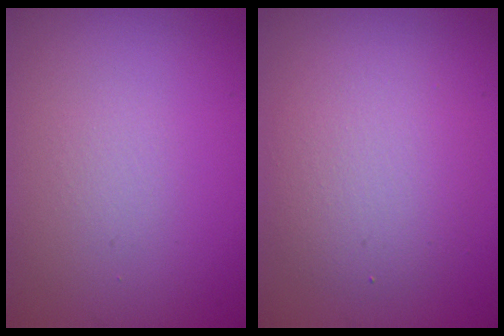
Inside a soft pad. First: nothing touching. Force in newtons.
{"total": 3.8, "press": 3.8, "slide": 0.3}